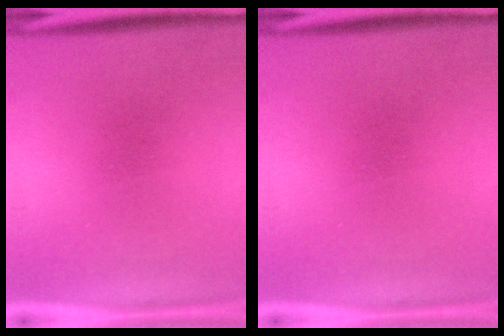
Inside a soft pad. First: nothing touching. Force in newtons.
{"total": 0.0}